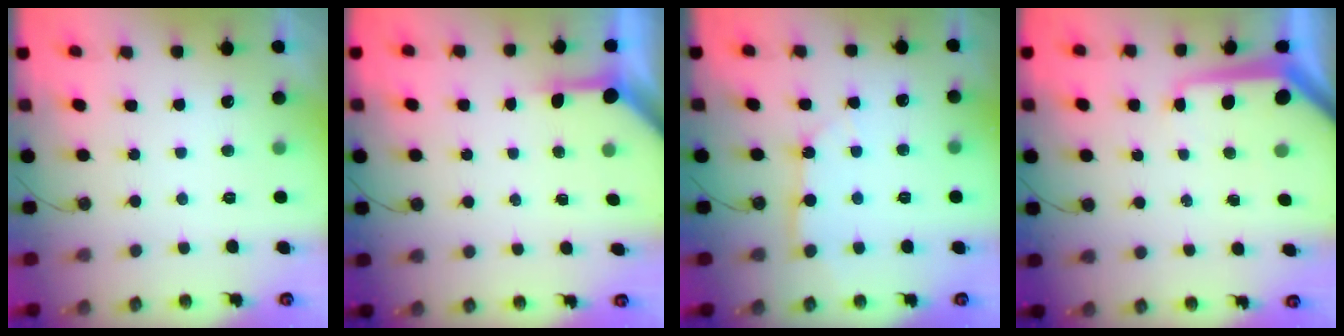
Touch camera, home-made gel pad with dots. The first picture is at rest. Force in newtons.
{"total": 4.2, "press": 4.2, "slide": 0.6}
{"total": 3.4, "press": 3.4, "slide": 0.3}
{"total": 9.3, "press": 9.3, "slide": 0.7}